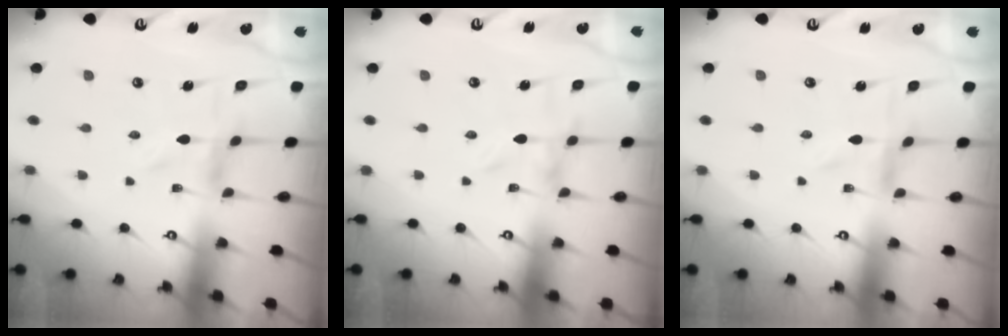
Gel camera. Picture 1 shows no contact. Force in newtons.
{"total": 0.0}
{"total": 0.0}